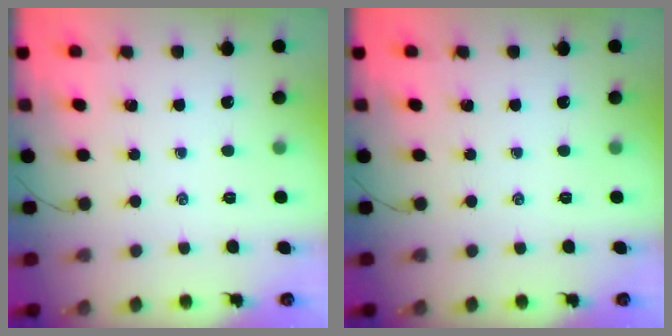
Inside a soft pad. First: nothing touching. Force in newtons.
{"total": 0.0}